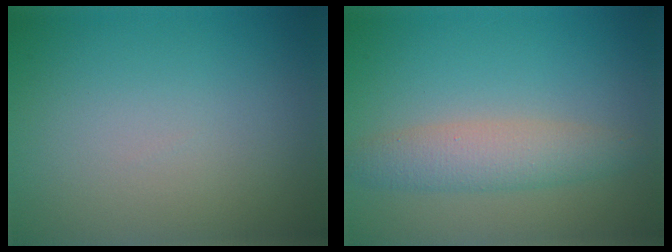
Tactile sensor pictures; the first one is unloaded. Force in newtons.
{"total": 3.4, "press": 3.4, "slide": 0.1}